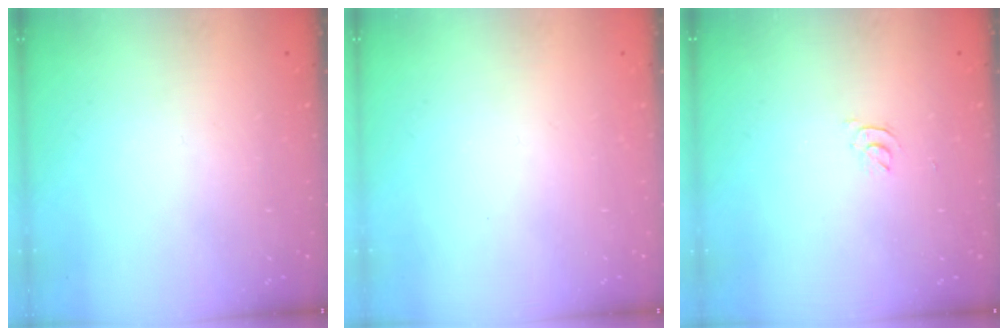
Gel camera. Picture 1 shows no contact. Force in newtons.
{"total": 1.7, "press": 1.6, "slide": 0.1}
{"total": 2.9, "press": 2.9, "slide": 0.5}